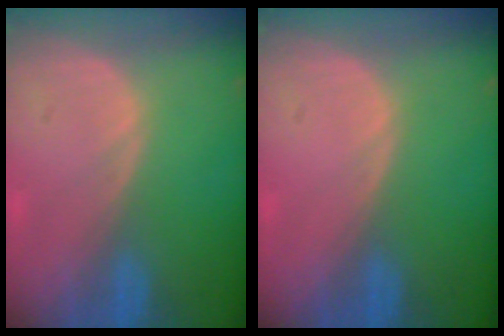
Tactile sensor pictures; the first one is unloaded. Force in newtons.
{"total": 0.0}